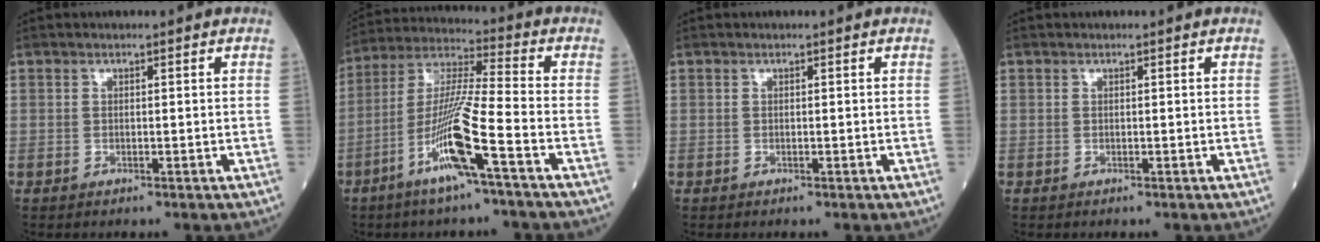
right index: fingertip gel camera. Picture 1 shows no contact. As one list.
[{"total": 12.6, "force": [-5.5, -0.5, 11.3], "torque": [-0.228, -0.004, -0.106]}, {"total": 0.0}, {"total": 0.0}]